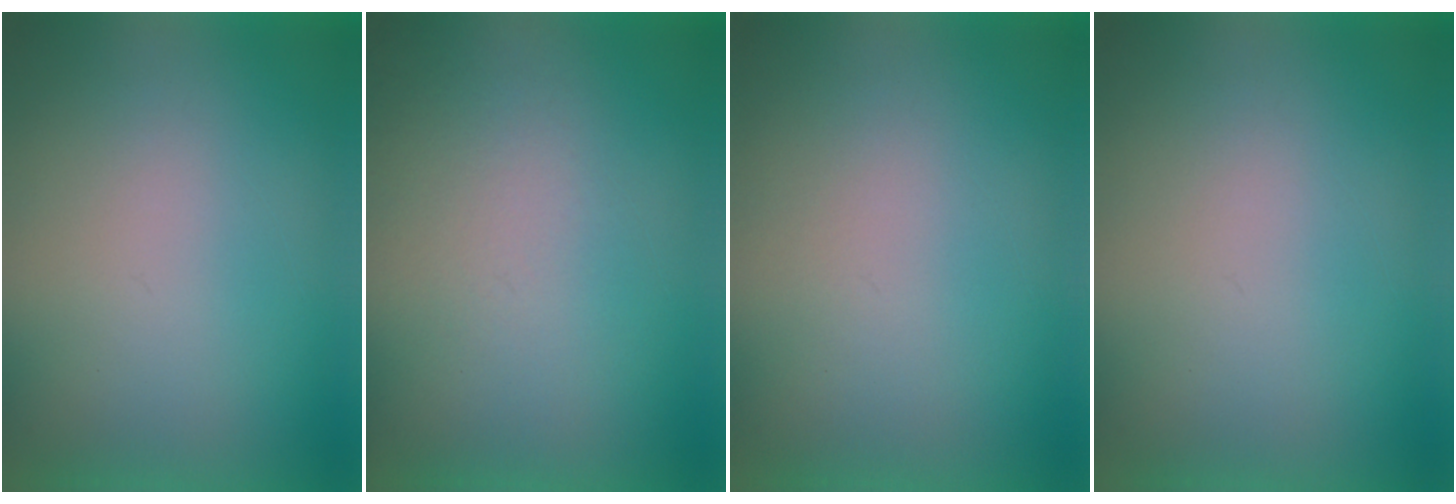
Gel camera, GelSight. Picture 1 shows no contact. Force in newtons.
{"total": 4.5}
{"total": 1.2}
{"total": 1.1}